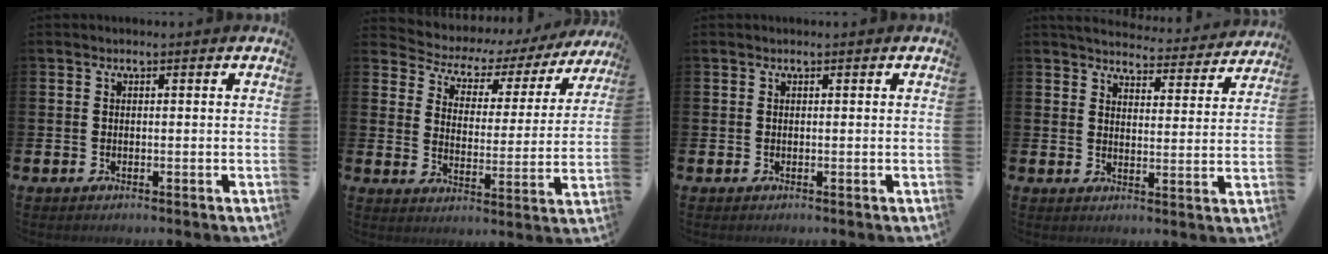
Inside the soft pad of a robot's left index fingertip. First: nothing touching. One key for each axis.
{"total": 4.5, "fx": 3.6, "fy": 2.5, "fz": 0.8, "tx": -0.046, "ty": -0.028, "tz": 0.053}
{"total": 0.0}
{"total": 4.6, "fx": 4.5, "fy": 0.7, "fz": 0.4, "tx": -0.014, "ty": -0.039, "tz": 0.074}